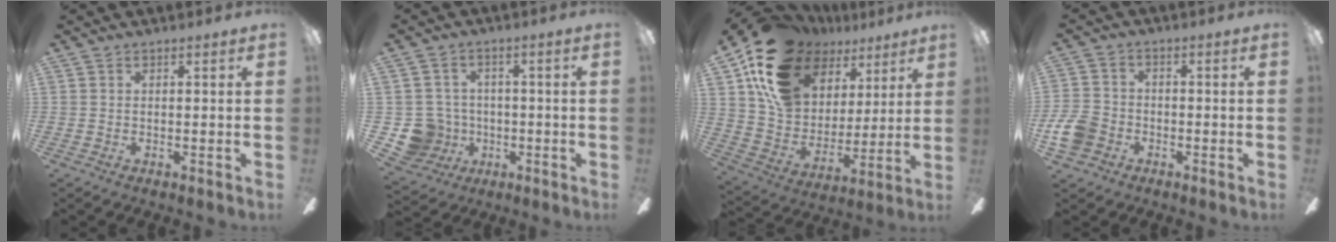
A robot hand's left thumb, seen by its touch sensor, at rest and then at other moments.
{"total": 8.6, "force": [-1.8, 8.3, 1.4], "torque": [-0.072, 0.016, -0.025]}
{"total": 19.8, "force": [11.6, 13.2, 9.1], "torque": [-0.171, -0.059, 0.220]}
{"total": 7.7, "force": [-3.0, 6.1, 3.7], "torque": [-0.098, 0.023, -0.057]}